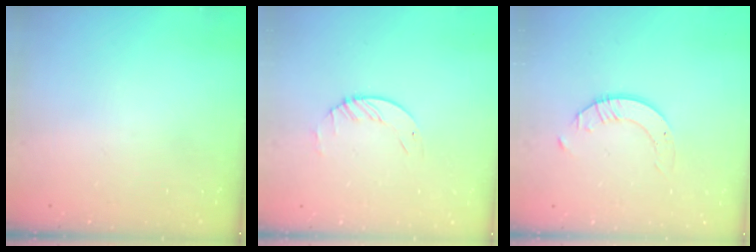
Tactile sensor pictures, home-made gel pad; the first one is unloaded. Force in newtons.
{"total": 1.6, "press": 1.6, "slide": 0.2}
{"total": 2.0, "press": 2.0, "slide": 0.2}